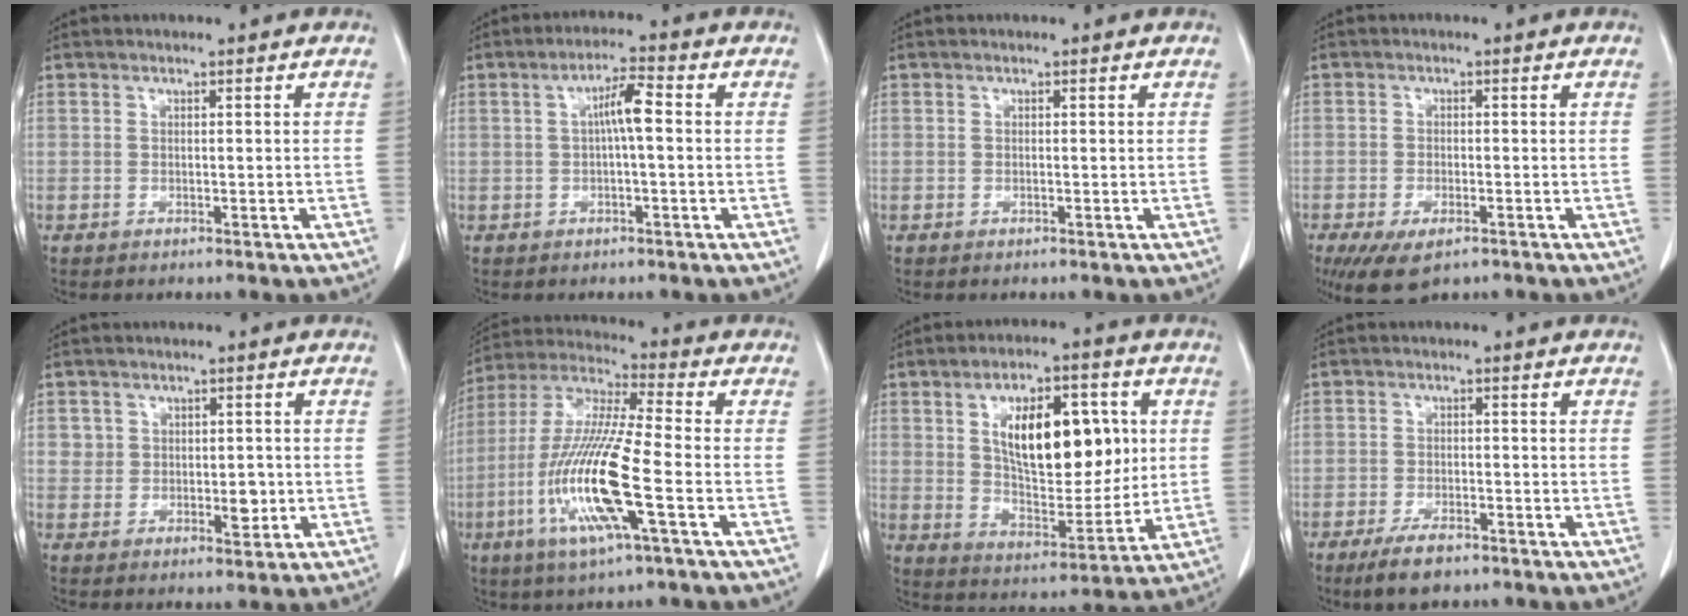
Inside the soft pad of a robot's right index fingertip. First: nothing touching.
{"total": 4.4, "force": [0.3, 0.4, 4.4], "torque": [-0.078, 0.011, 0.004]}
{"total": 0.0}
{"total": 6.6, "force": [-4.1, 2.8, 4.4], "torque": [-0.076, -0.011, -0.065]}
{"total": 4.0, "force": [0.2, 3.1, 2.6], "torque": [-0.023, -0.001, 0.011]}
{"total": 16.0, "force": [-4.6, 0.8, 15.3], "torque": [-0.321, -0.015, -0.091]}
{"total": 16.4, "force": [3.8, 7.2, 14.2], "torque": [-0.233, 0.014, 0.069]}
{"total": 4.9, "force": [-3.5, 1.9, 3.0], "torque": [-0.057, -0.004, -0.056]}